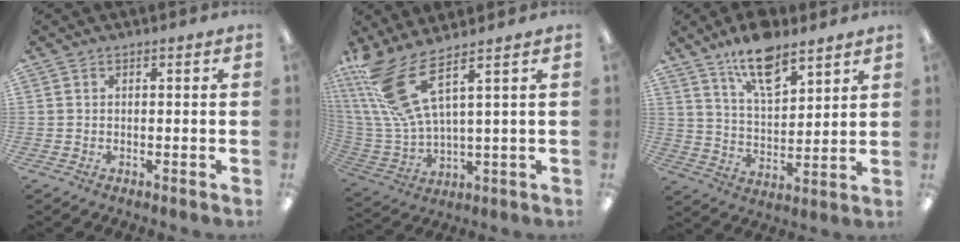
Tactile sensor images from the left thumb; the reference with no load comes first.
{"total": 14.7, "force": [7.6, 4.7, 11.7], "torque": [-0.263, -0.033, 0.134]}
{"total": 12.4, "force": [9.4, 4.7, 6.6], "torque": [-0.113, -0.047, 0.166]}